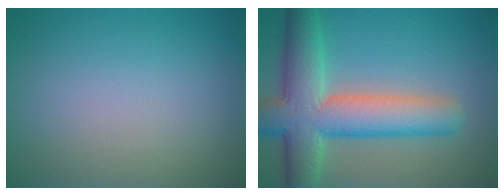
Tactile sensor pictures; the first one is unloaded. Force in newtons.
{"total": 9.6, "press": 9.6, "slide": 0.3}